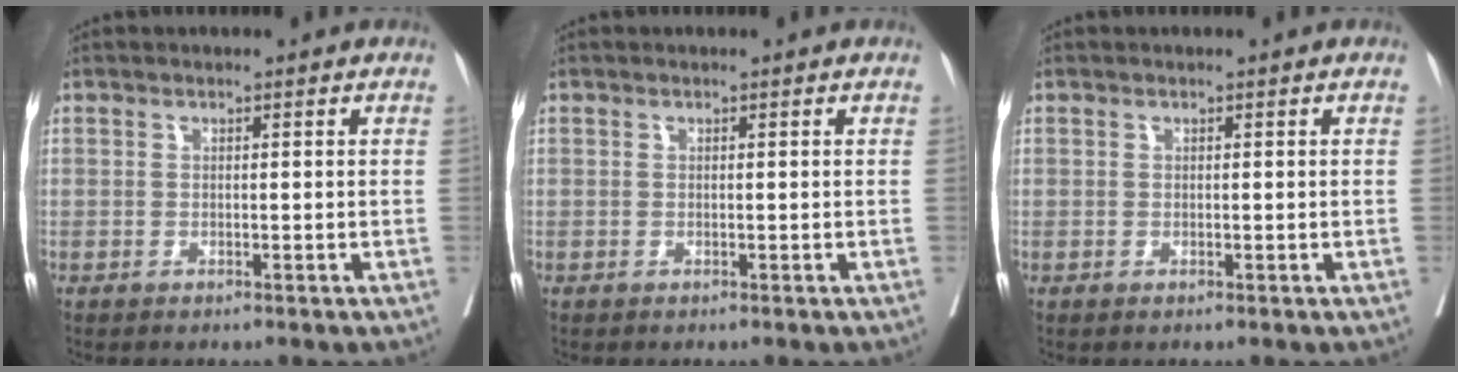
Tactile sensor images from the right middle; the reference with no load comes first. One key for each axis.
{"total": 0.0}
{"total": 0.0}